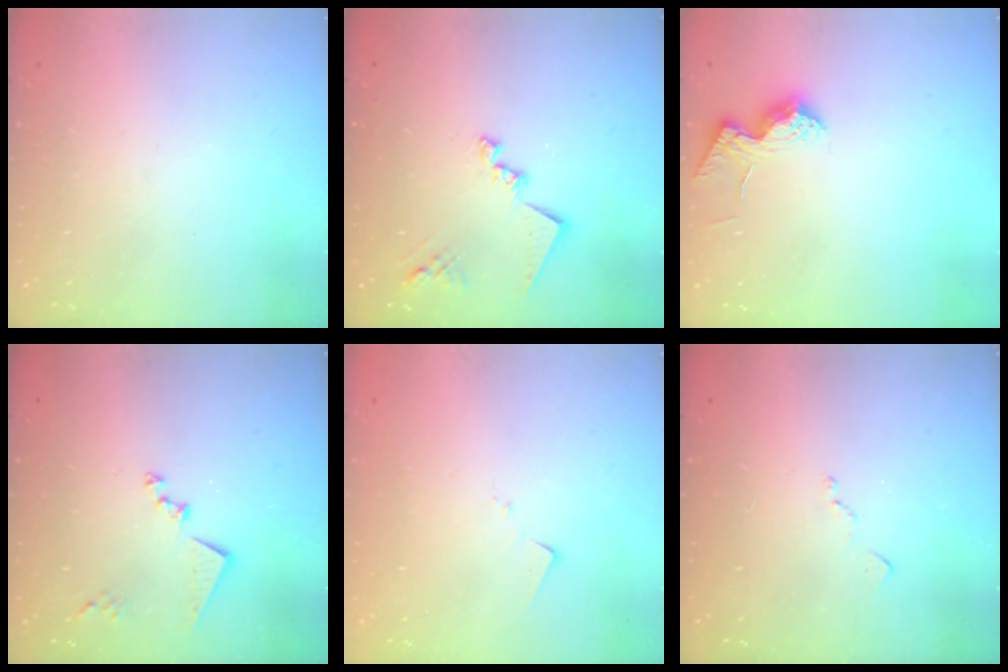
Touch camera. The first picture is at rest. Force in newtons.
{"total": 14.1, "press": 14.0, "slide": 0.9}
{"total": 13.8, "press": 13.7, "slide": 0.7}
{"total": 11.8, "press": 11.8, "slide": 0.7}
{"total": 7.3, "press": 7.3, "slide": 0.2}
{"total": 7.1, "press": 7.1, "slide": 0.8}